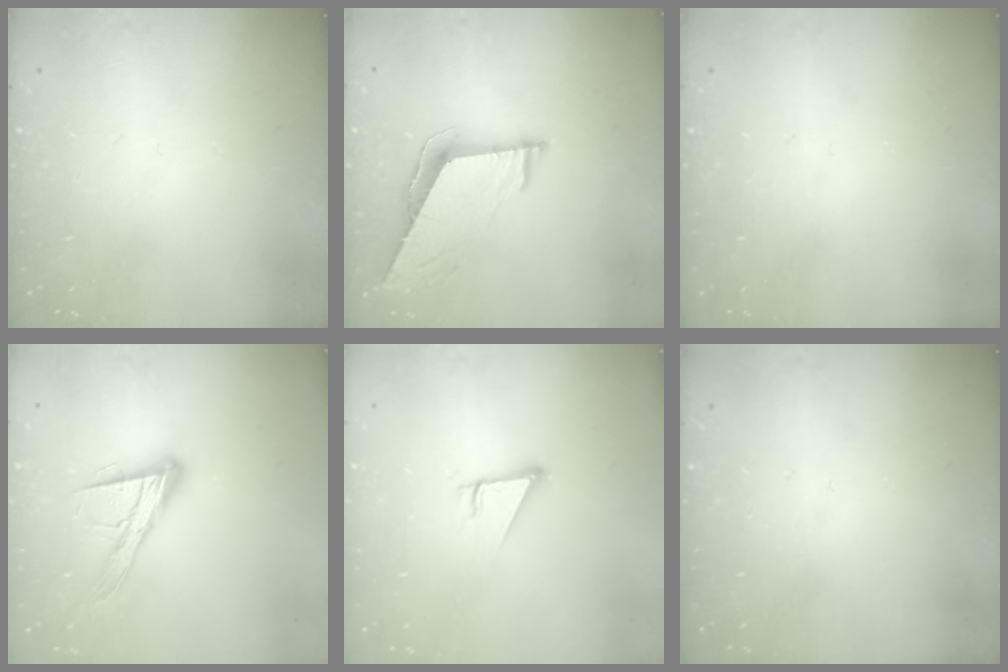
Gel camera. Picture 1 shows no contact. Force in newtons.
{"total": 7.2, "press": 7.2, "slide": 0.5}
{"total": 0.0}
{"total": 14.2, "press": 14.1, "slide": 1.1}
{"total": 3.3, "press": 3.3, "slide": 0.2}
{"total": 0.0}